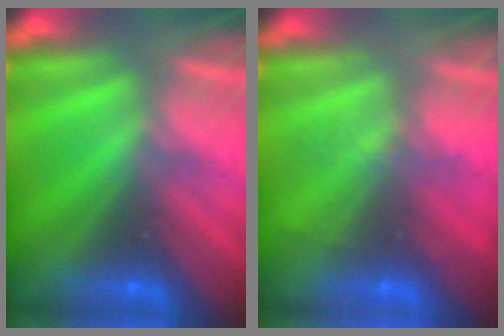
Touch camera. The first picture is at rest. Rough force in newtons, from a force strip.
{"total": 2.0}